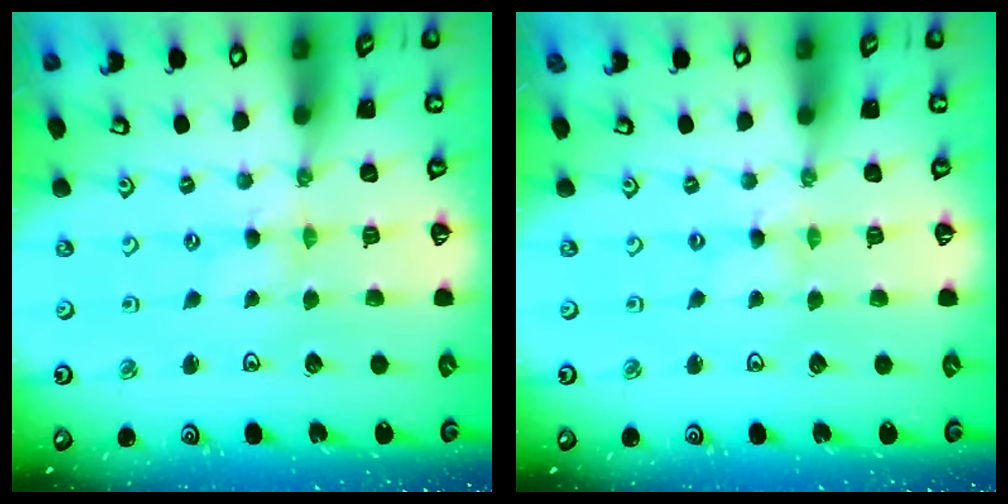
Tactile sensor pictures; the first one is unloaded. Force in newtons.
{"total": 0.0}